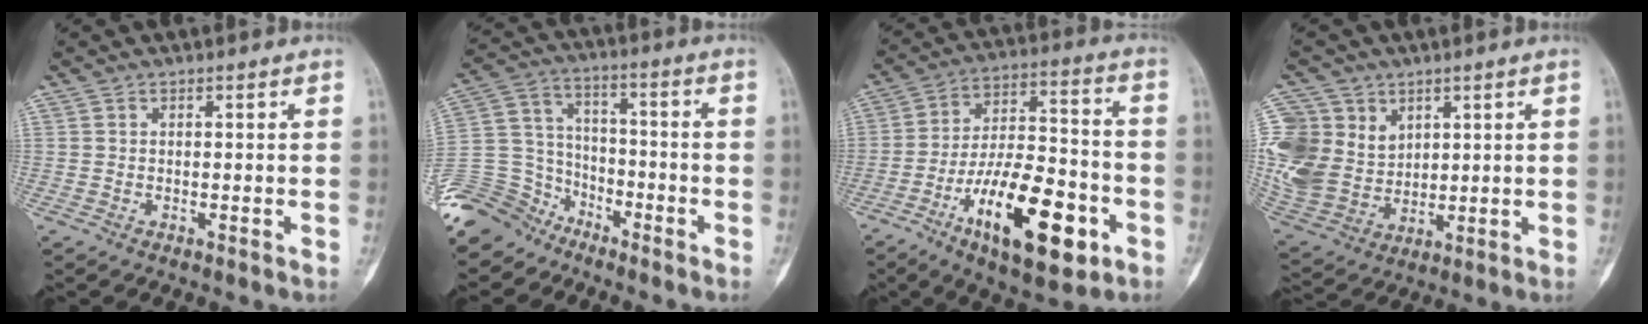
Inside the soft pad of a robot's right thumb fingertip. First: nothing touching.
{"total": 14.7, "force": [-11.5, 8.7, 2.6], "torque": [-0.050, 0.076, -0.223]}
{"total": 21.1, "force": [-8.9, 8.5, 17.2], "torque": [-0.267, 0.050, -0.138]}
{"total": 16.0, "force": [4.8, 13.1, 7.9], "torque": [-0.165, -0.005, 0.114]}